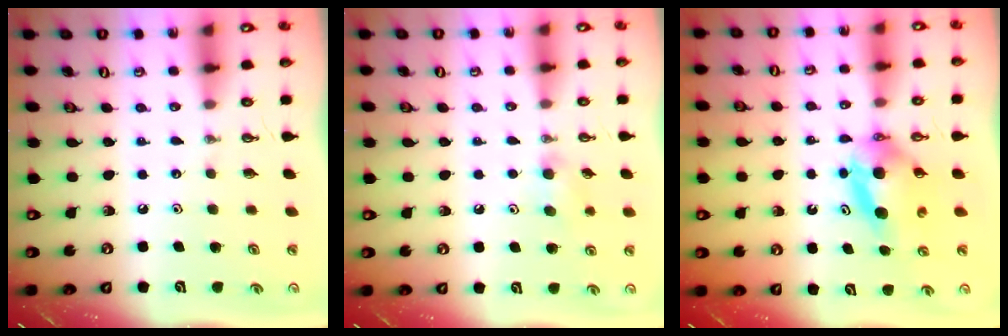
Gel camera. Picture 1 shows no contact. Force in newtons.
{"total": 7.3, "press": 6.9, "slide": 2.1}
{"total": 5.9, "press": 5.6, "slide": 1.8}